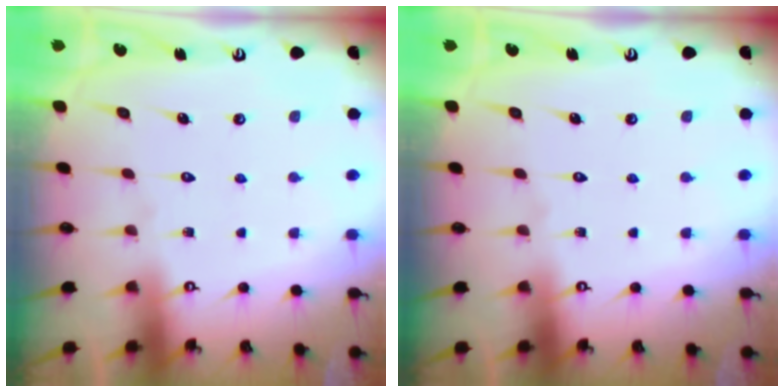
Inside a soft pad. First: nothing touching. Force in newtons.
{"total": 0.0}